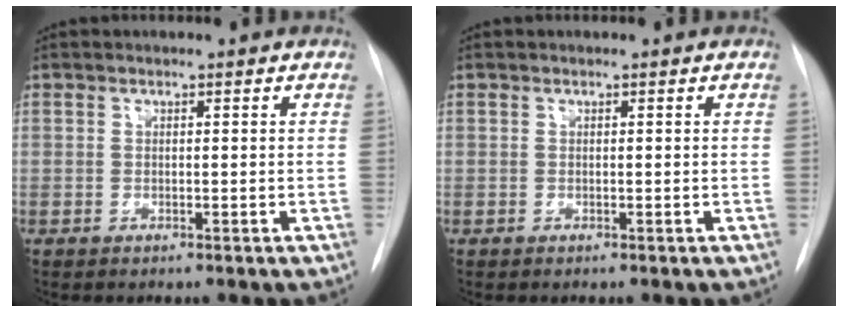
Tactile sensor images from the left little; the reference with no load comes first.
{"total": 0.0}